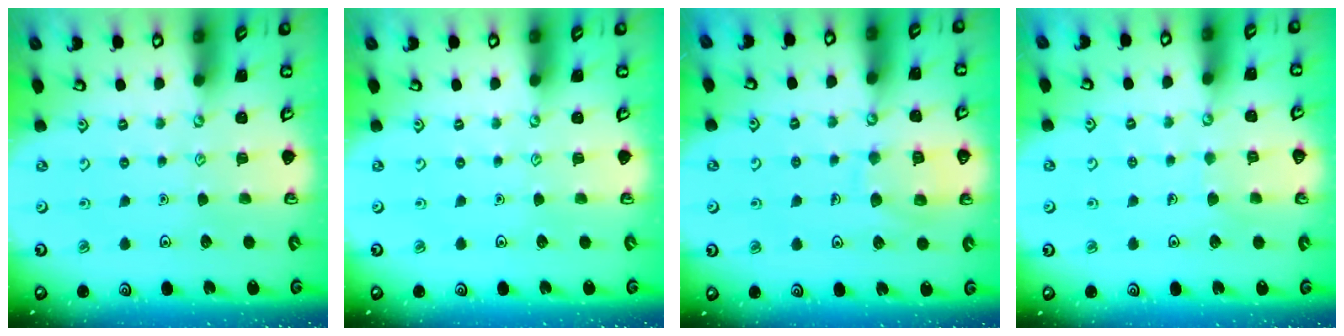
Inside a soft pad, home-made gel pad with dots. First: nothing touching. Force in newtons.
{"total": 0.0}
{"total": 9.1, "press": 9.0, "slide": 0.9}
{"total": 4.0, "press": 4.0, "slide": 0.3}